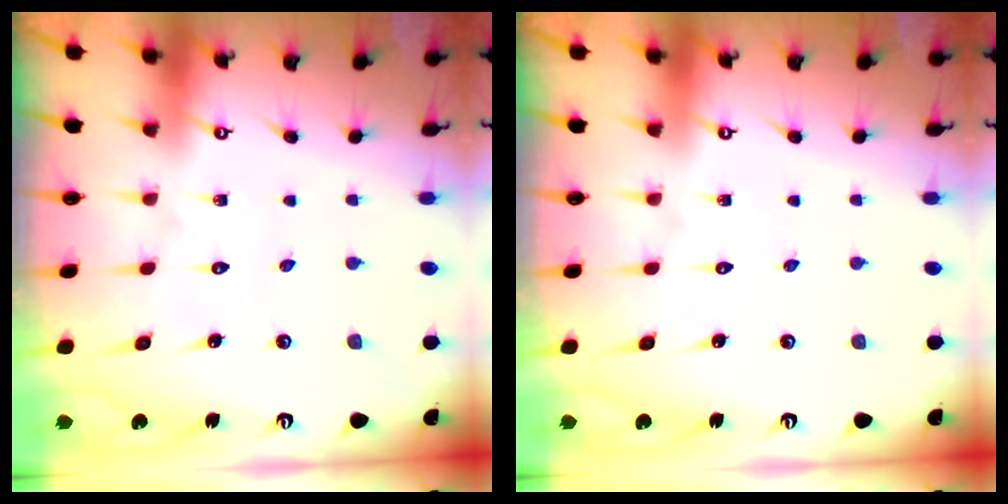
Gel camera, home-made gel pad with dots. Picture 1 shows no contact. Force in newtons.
{"total": 0.0}